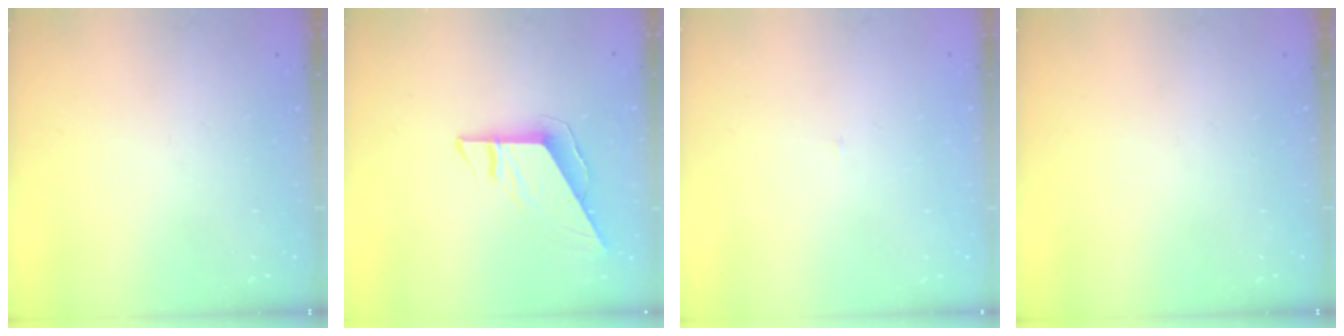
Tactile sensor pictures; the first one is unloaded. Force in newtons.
{"total": 8.1, "press": 8.1, "slide": 0.4}
{"total": 2.1, "press": 2.1, "slide": 0.1}
{"total": 0.0}